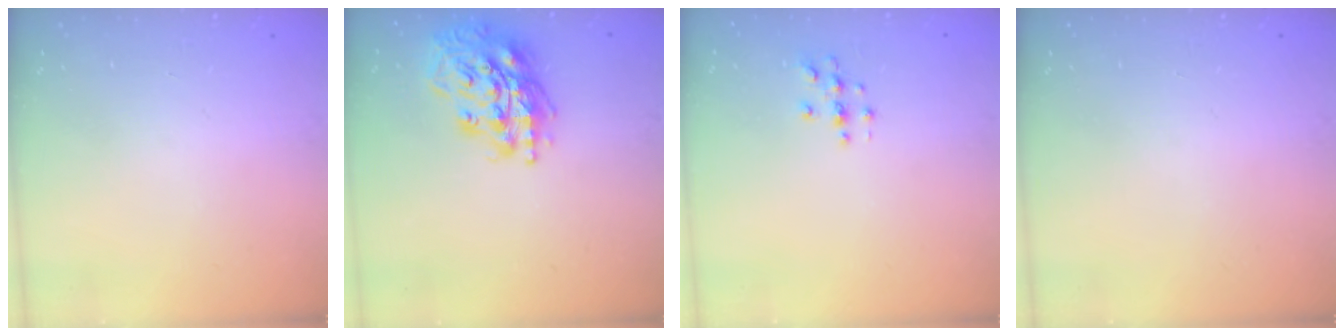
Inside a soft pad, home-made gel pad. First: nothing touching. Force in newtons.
{"total": 18.0, "press": 17.9, "slide": 2.1}
{"total": 2.7, "press": 2.7, "slide": 0.3}
{"total": 0.0}